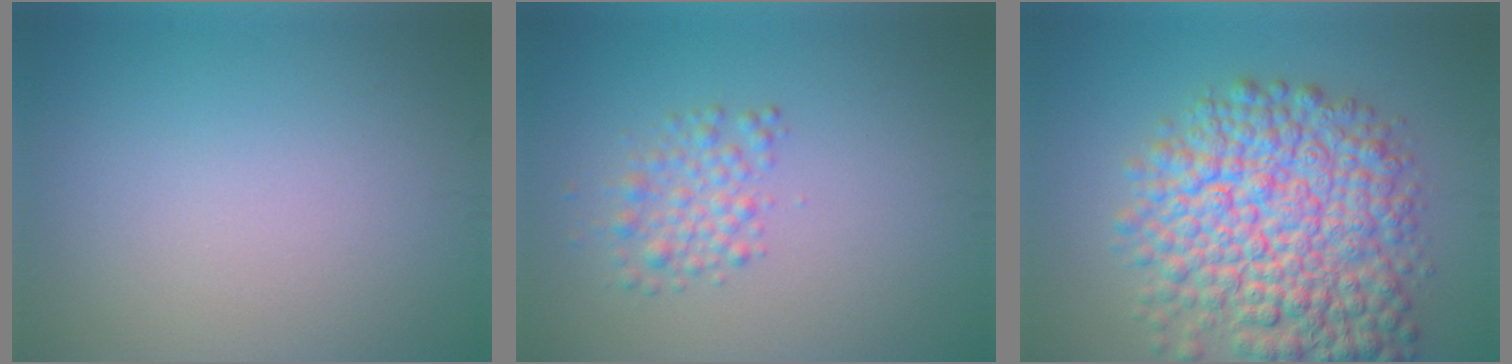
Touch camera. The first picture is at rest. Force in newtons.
{"total": 2.3, "press": 2.3, "slide": 0.0}
{"total": 11.4, "press": 11.4, "slide": 0.4}